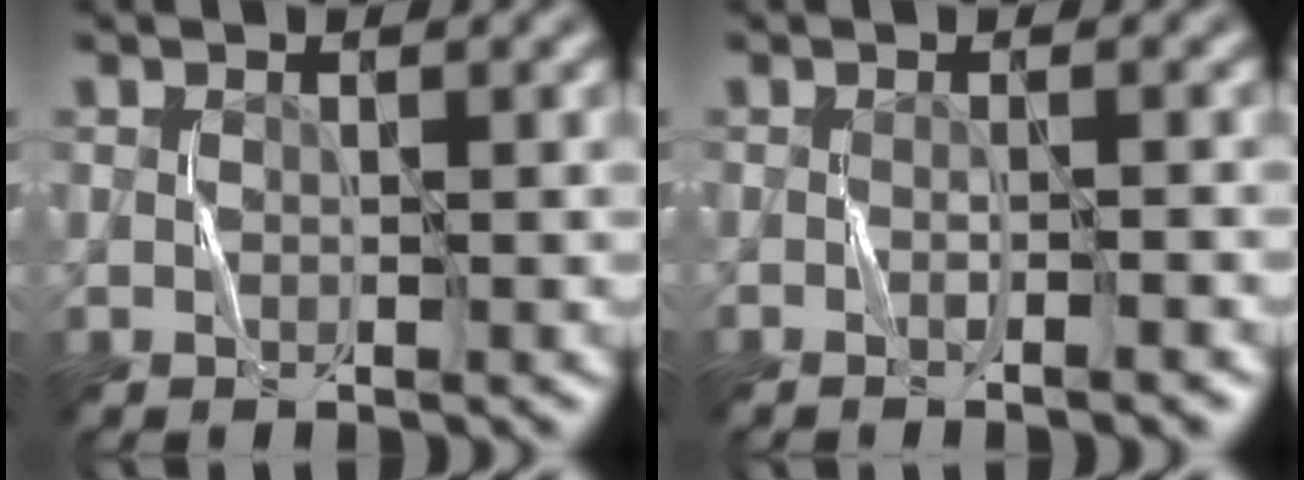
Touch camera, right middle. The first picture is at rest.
{"total": 0.9, "force": [-0.5, -0.5, 0.6], "torque": [-0.006, 0.000, -0.012]}